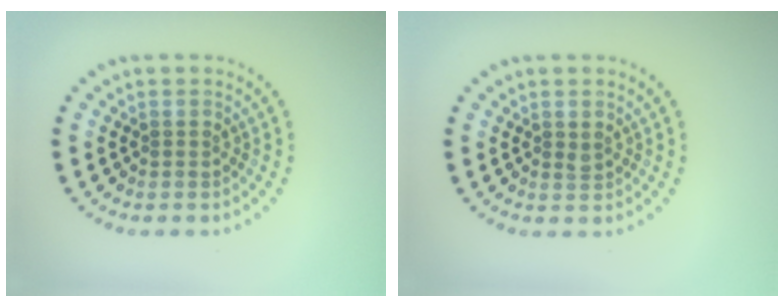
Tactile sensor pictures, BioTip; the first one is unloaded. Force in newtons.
{"total": 0.5, "press": 0.5, "slide": 0.3}